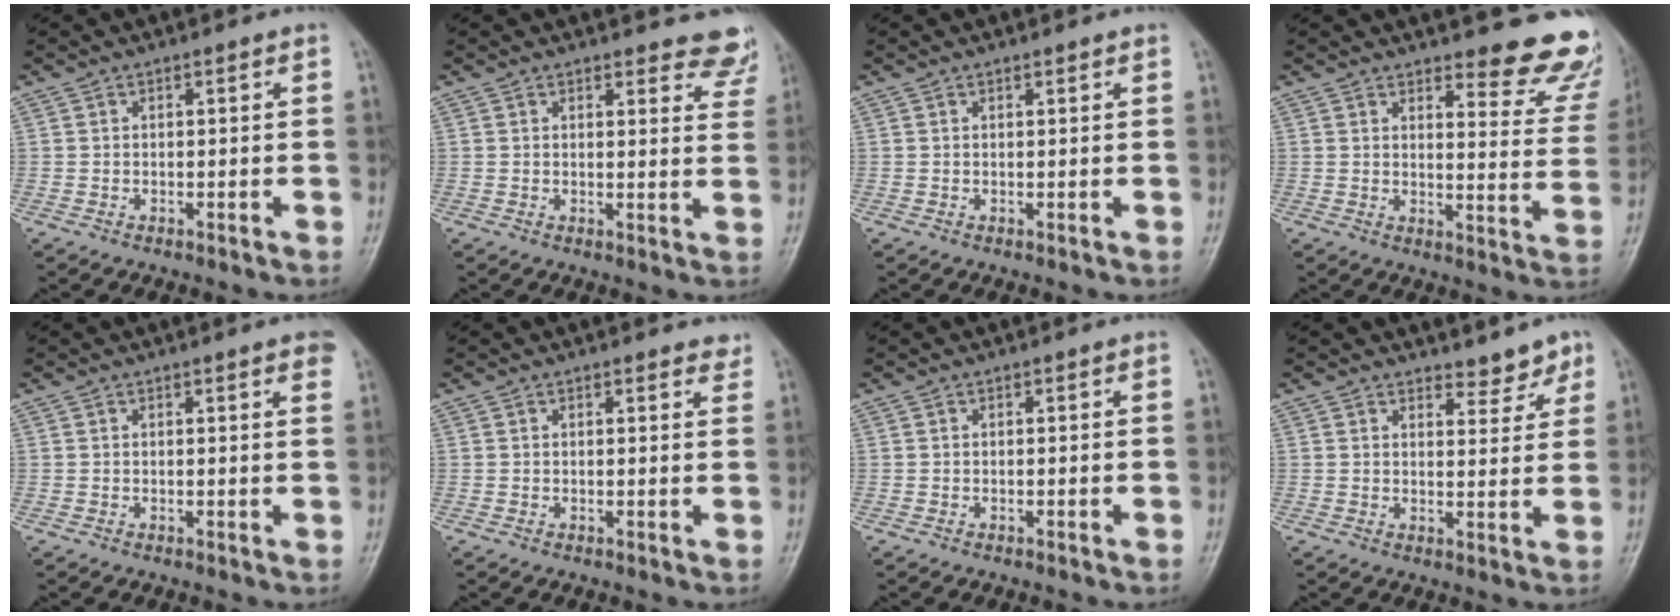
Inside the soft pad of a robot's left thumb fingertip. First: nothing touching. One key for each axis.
{"total": 7.9, "fx": 7.2, "fy": 2.5, "fz": 2.2, "tx": 0.020, "ty": -0.039, "tz": 0.058}
{"total": 0.5, "fx": 0.5, "fy": 0.0, "fz": 0.2, "tx": -0.007, "ty": -0.003, "tz": 0.008}
{"total": 14.4, "fx": 12.1, "fy": 4.1, "fz": 6.7, "tx": -0.032, "ty": -0.099, "tz": 0.125}
{"total": 3.5, "fx": 2.4, "fy": 0.5, "fz": 2.5, "tx": -0.024, "ty": -0.001, "tz": 0.021}
{"total": 2.7, "fx": 2.4, "fy": 0.9, "fz": 1.0, "tx": 0.004, "ty": -0.009, "tz": 0.018}
{"total": 0.0}
{"total": 4.5, "fx": 3.8, "fy": 2.1, "fz": 1.1, "tx": 0.012, "ty": -0.030, "tz": 0.049}